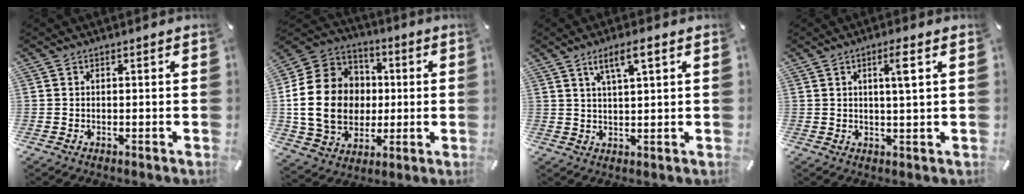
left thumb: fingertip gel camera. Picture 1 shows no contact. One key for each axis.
{"total": 20.0, "fx": -0.7, "fy": 17.1, "fz": 10.5, "tx": -0.222, "ty": 0.018, "tz": -0.009}
{"total": 5.9, "fx": 3.1, "fy": 1.4, "fz": 4.8, "tx": -0.099, "ty": 0.003, "tz": 0.052}
{"total": 4.8, "fx": 1.7, "fy": 0.3, "fz": 4.5, "tx": -0.076, "ty": -0.006, "tz": 0.020}